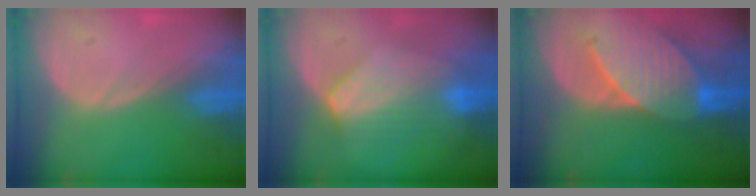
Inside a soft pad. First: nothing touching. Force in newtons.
{"total": 7.0, "press": 6.5, "slide": 2.4}
{"total": 8.5, "press": 8.3, "slide": 1.5}